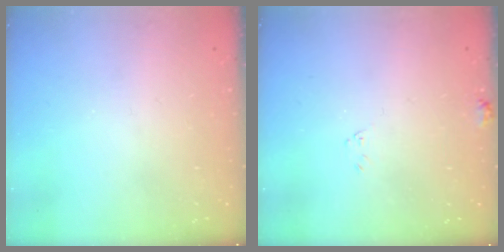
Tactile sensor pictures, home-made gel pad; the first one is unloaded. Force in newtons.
{"total": 5.5, "press": 5.5, "slide": 0.3}